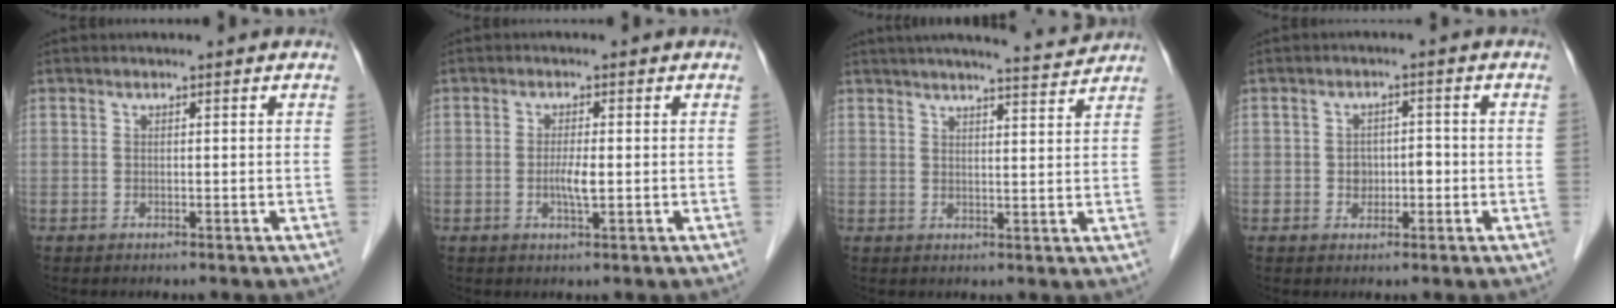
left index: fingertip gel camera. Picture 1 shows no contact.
{"total": 2.5, "force": [-0.4, 0.2, 2.4], "torque": [-0.049, -0.005, -0.007]}
{"total": 9.2, "force": [8.7, -0.3, 3.2], "torque": [-0.049, 0.005, 0.109]}
{"total": 2.8, "force": [-0.7, 2.1, 1.7], "torque": [-0.022, 0.011, -0.007]}